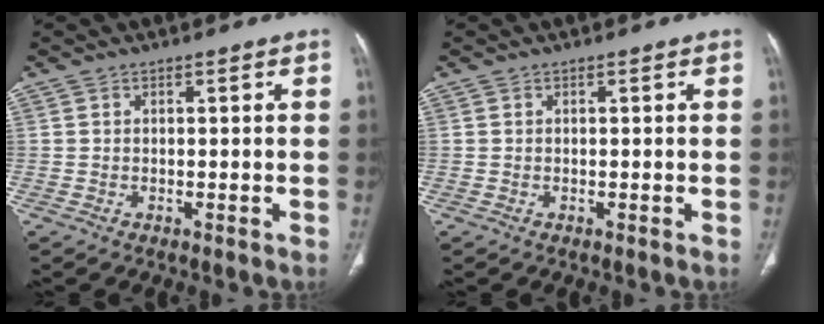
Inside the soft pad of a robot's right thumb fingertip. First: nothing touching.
{"total": 0.0}